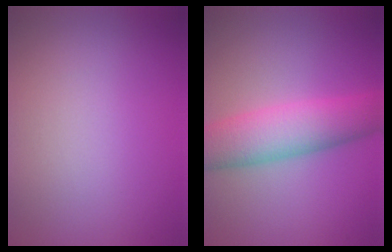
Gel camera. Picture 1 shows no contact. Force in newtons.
{"total": 6.2, "press": 6.2, "slide": 0.1}